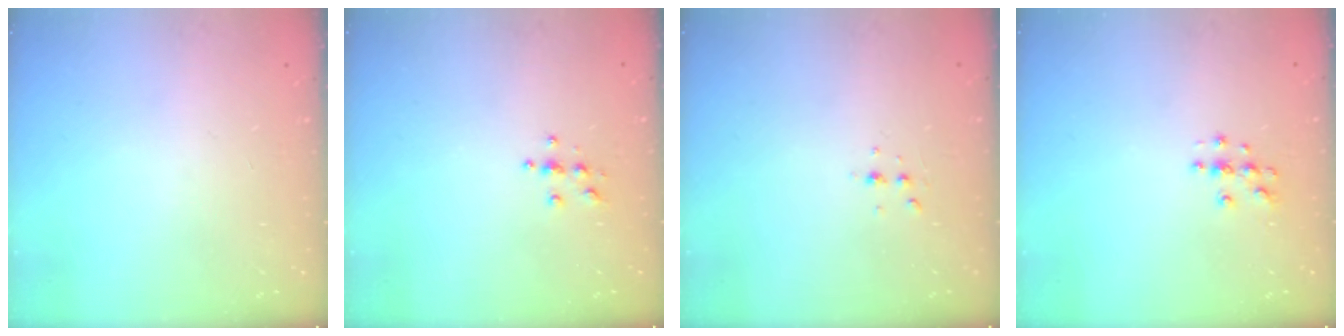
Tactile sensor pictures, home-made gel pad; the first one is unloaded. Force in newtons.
{"total": 3.9, "press": 3.9, "slide": 0.4}
{"total": 3.1, "press": 3.0, "slide": 0.9}
{"total": 3.6, "press": 3.6, "slide": 0.5}